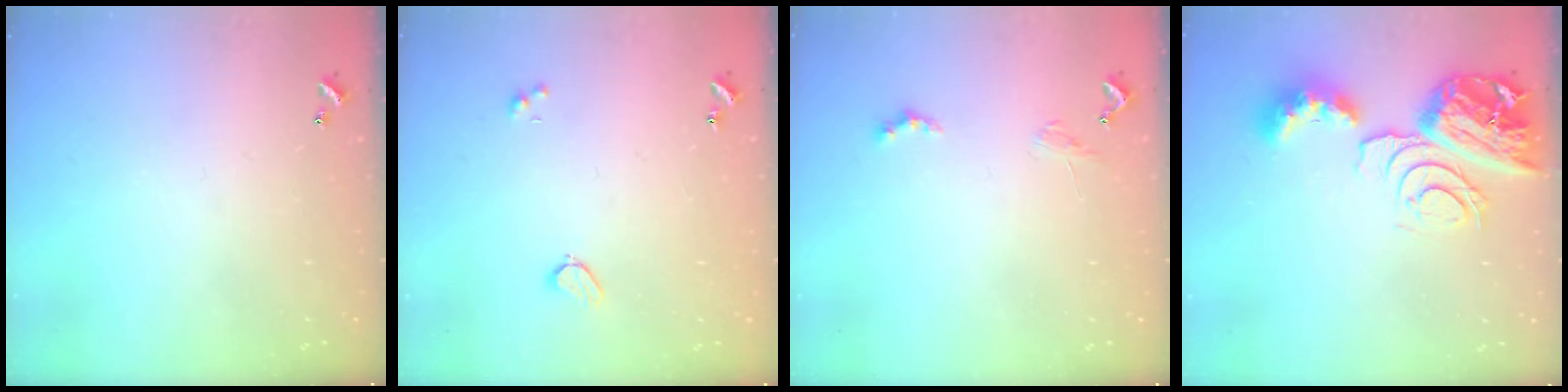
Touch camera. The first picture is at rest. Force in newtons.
{"total": 2.2, "press": 2.1, "slide": 0.6}
{"total": 1.1, "press": 1.1, "slide": 0.4}
{"total": 13.7, "press": 13.6, "slide": 1.8}